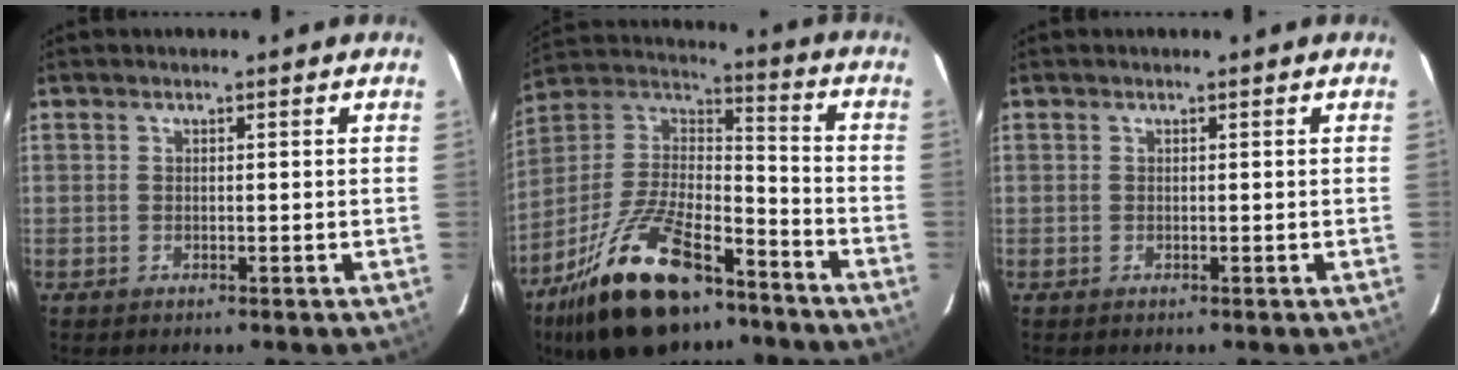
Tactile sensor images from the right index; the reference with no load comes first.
{"total": 24.7, "force": [-16.2, 10.3, 15.6], "torque": [-0.312, -0.005, -0.268]}
{"total": 0.0}